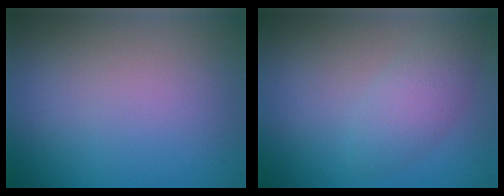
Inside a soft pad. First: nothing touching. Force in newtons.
{"total": 2.9, "press": 2.9, "slide": 0.2}